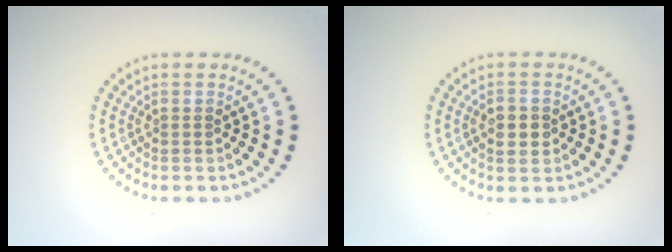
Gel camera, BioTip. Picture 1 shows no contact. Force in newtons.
{"total": 2.5, "press": 2.5, "slide": 0.0}